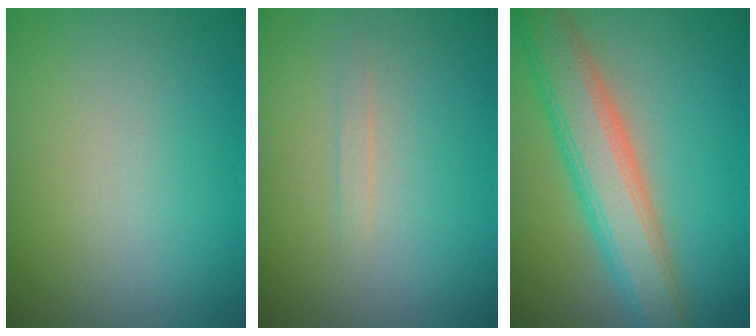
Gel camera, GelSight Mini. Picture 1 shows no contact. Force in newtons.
{"total": 0.7, "press": 0.7, "slide": 0.0}
{"total": 7.0, "press": 7.0, "slide": 0.3}